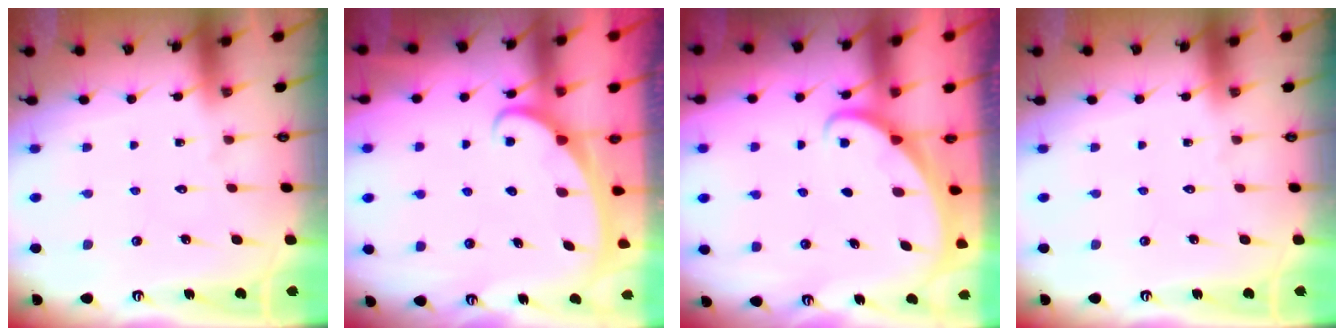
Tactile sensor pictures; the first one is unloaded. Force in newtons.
{"total": 2.4, "press": 2.4, "slide": 0.3}
{"total": 1.6, "press": 1.6, "slide": 0.1}
{"total": 0.0}